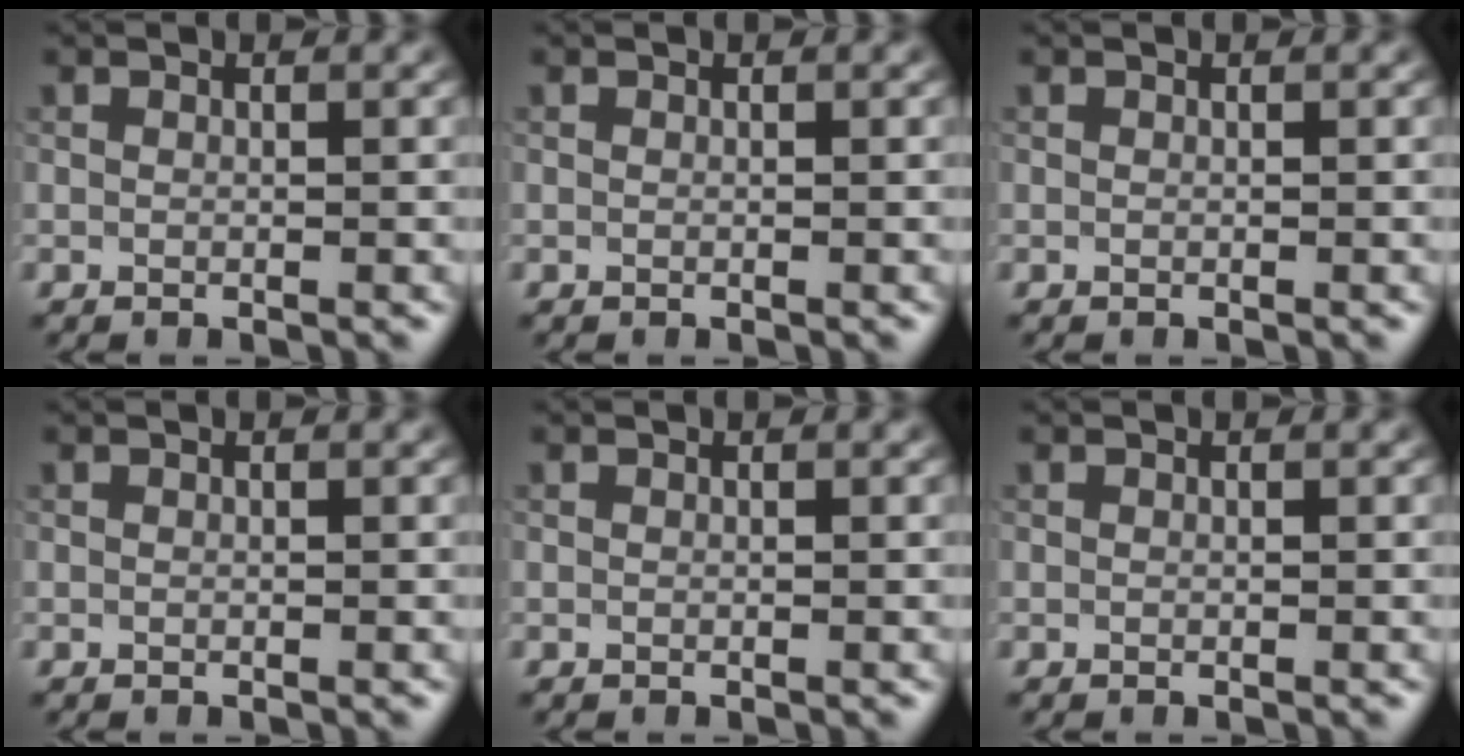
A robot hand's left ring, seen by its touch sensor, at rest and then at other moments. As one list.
[{"total": 0.0}, {"total": 0.0}, {"total": 0.0}, {"total": 0.0}, {"total": 0.0}]